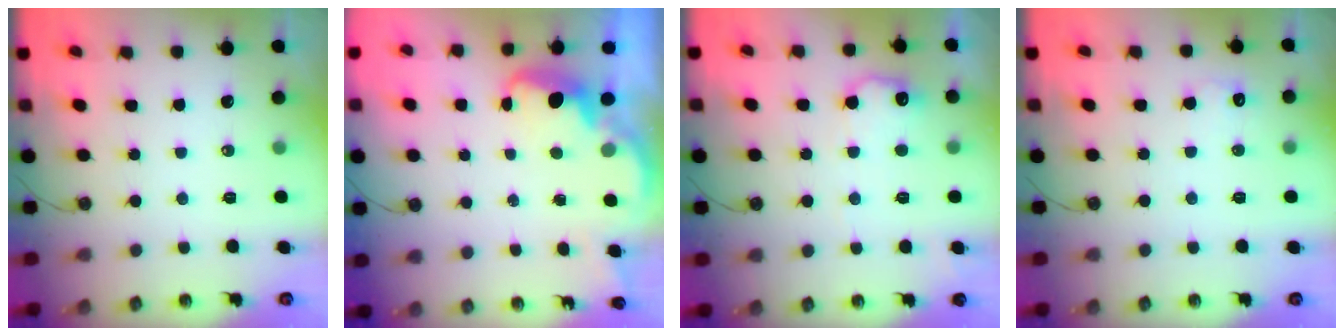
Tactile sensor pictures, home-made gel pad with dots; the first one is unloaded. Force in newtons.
{"total": 2.9, "press": 2.9, "slide": 0.6}
{"total": 10.5, "press": 10.5, "slide": 0.7}
{"total": 5.1, "press": 4.9, "slide": 1.2}